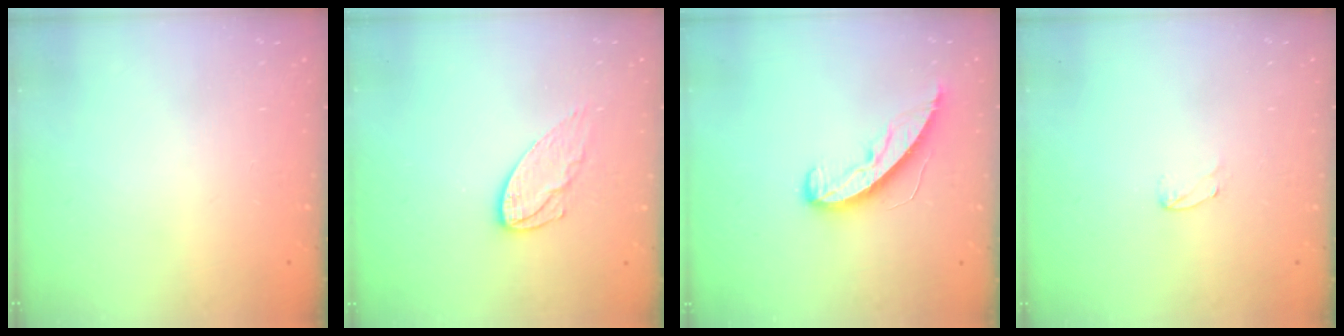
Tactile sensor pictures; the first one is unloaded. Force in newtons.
{"total": 9.1, "press": 9.1, "slide": 0.5}
{"total": 8.4, "press": 8.4, "slide": 0.6}
{"total": 3.8, "press": 3.8, "slide": 0.4}